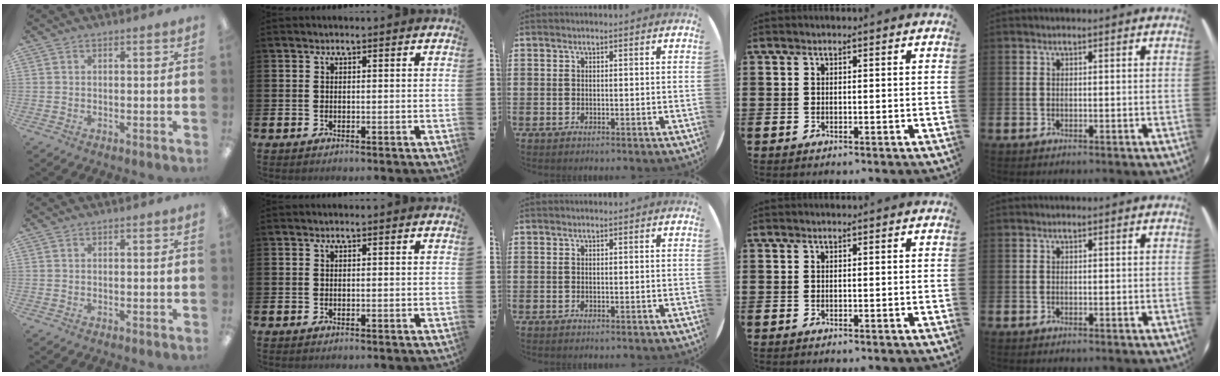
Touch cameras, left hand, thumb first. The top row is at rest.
{}